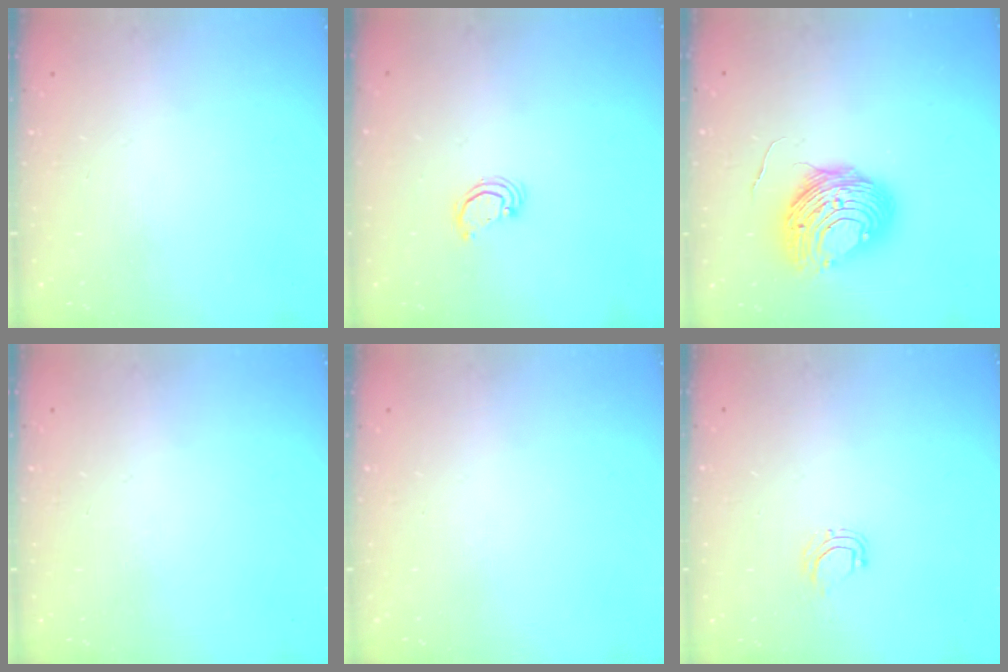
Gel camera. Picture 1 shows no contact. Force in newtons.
{"total": 2.2, "press": 2.2, "slide": 0.2}
{"total": 12.2, "press": 12.2, "slide": 1.4}
{"total": 0.0}
{"total": 0.0}
{"total": 4.9, "press": 4.8, "slide": 0.5}